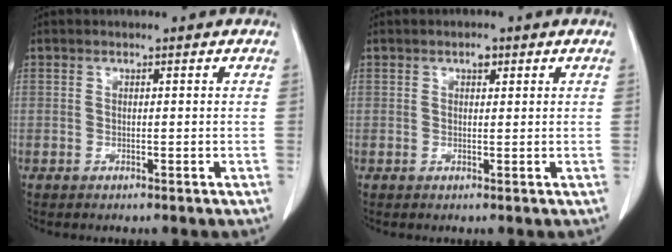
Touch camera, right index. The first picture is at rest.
{"total": 1.5, "force": [0.8, 0.8, 0.9], "torque": [-0.012, 0.002, 0.010]}